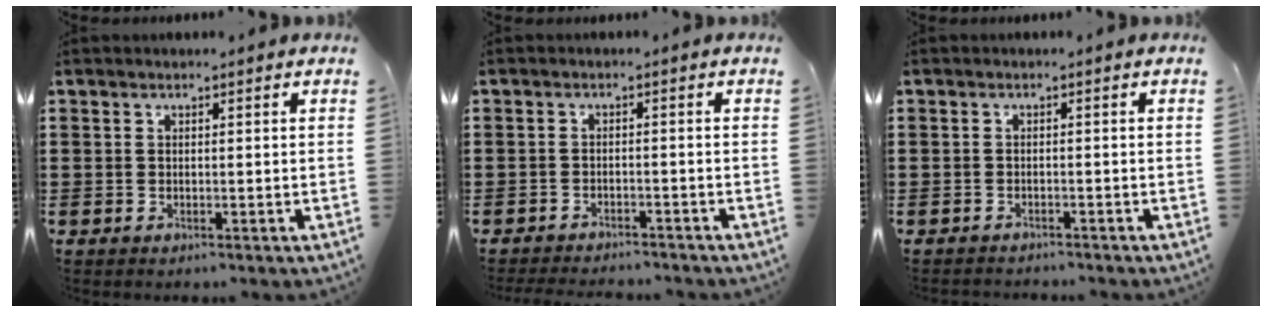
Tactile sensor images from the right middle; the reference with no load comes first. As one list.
[{"total": 2.0, "force": [-2.0, 0.1, 0.1], "torque": [-0.007, -0.001, -0.042]}, {"total": 1.2, "force": [-1.1, 0.2, -0.2], "torque": [0.001, 0.004, -0.026]}]